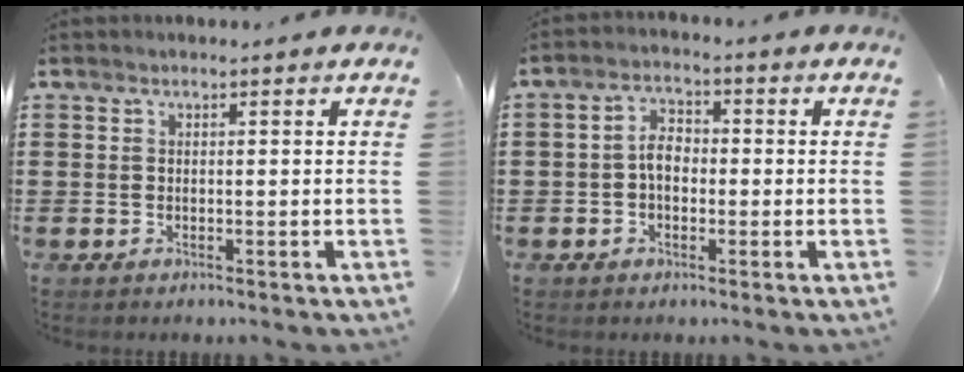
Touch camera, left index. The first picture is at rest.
{"total": 3.9, "force": [-0.4, 2.4, 3.1], "torque": [-0.066, 0.006, -0.012]}